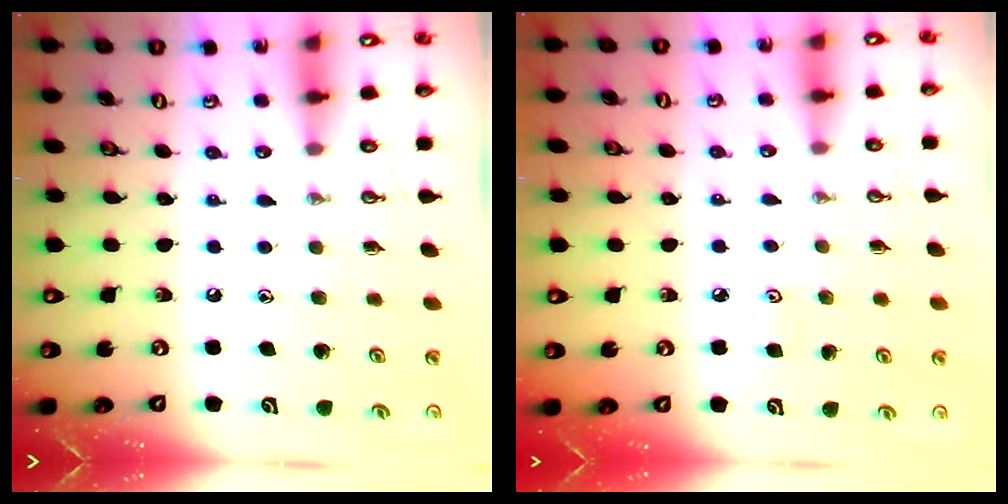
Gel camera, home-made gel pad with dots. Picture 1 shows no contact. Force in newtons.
{"total": 3.3, "press": 3.3, "slide": 0.4}